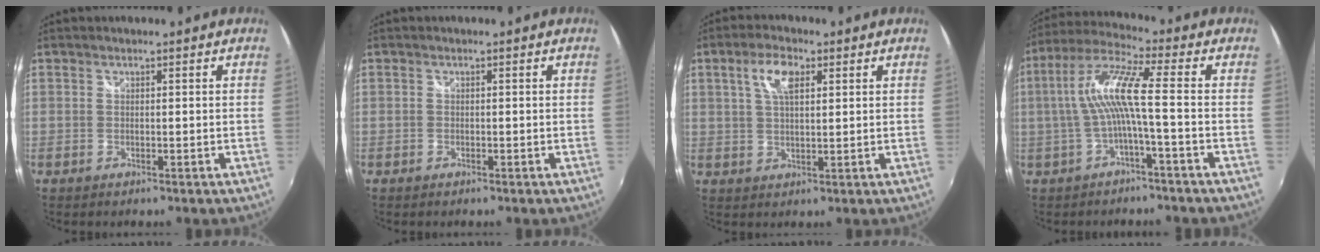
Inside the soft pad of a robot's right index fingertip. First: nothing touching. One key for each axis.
{"total": 0.6, "fx": -0.4, "fy": 0.4, "fz": 0.0, "tx": -0.002, "ty": 0.000, "tz": -0.007}
{"total": 5.9, "fx": 2.5, "fy": 2.5, "fz": 4.8, "tx": -0.090, "ty": 0.011, "tz": 0.044}
{"total": 9.5, "fx": -1.4, "fy": 0.0, "fz": 9.4, "tx": -0.196, "ty": 0.014, "tz": -0.021}